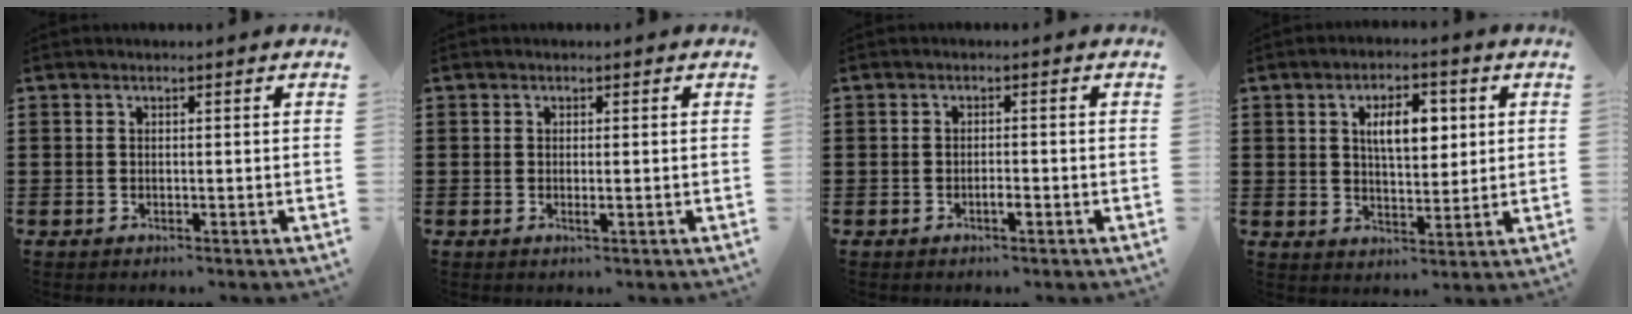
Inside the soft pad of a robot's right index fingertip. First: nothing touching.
{"total": 1.0, "force": [-0.1, 0.1, 1.0], "torque": [-0.019, -0.004, -0.002]}
{"total": 1.5, "force": [-0.8, 0.4, 1.2], "torque": [-0.024, -0.003, -0.014]}
{"total": 6.5, "force": [2.0, 3.1, 5.3], "torque": [-0.089, 0.003, 0.025]}